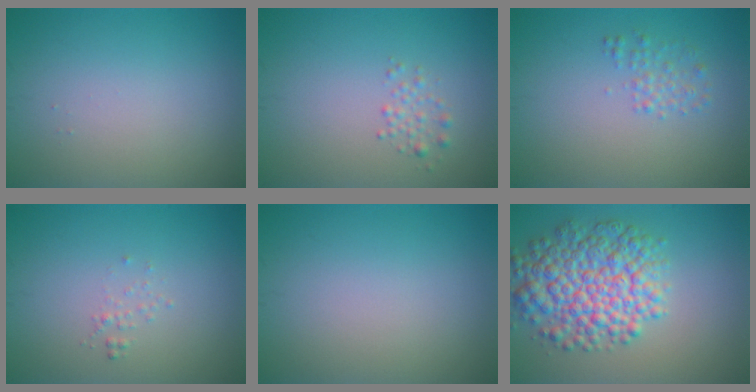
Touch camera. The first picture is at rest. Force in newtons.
{"total": 1.2, "press": 1.1, "slide": 0.1}
{"total": 1.5, "press": 1.5, "slide": 0.1}
{"total": 0.6, "press": 0.6, "slide": 0.1}
{"total": 0.0}
{"total": 8.0, "press": 8.0, "slide": 0.2}